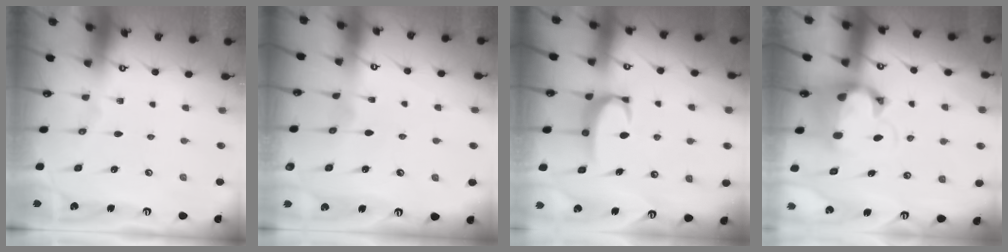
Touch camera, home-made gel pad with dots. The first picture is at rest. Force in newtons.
{"total": 2.8, "press": 2.8, "slide": 0.3}
{"total": 3.7, "press": 3.6, "slide": 0.4}
{"total": 3.2, "press": 2.9, "slide": 1.4}